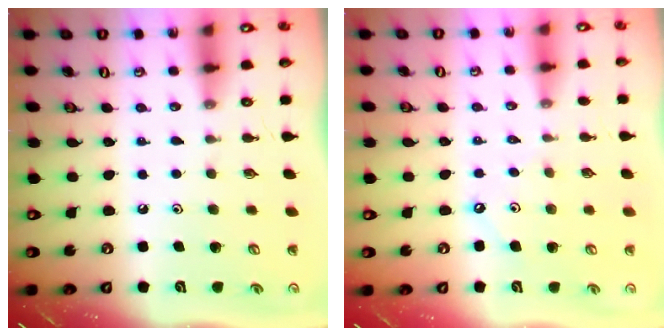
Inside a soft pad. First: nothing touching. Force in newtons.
{"total": 3.4, "press": 3.4, "slide": 0.5}